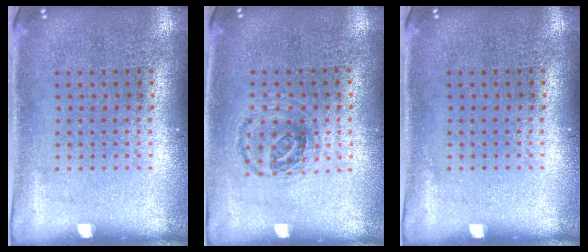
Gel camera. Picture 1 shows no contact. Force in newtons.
{"total": 1.0, "press": 0.9, "slide": 0.5}
{"total": 0.0}